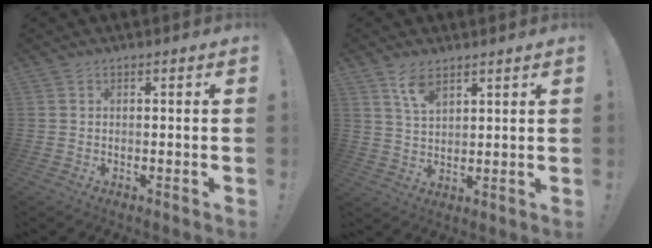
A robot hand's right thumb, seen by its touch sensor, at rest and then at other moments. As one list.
[{"total": 6.8, "force": [4.7, 3.2, 3.8], "torque": [-0.064, -0.022, 0.084]}]